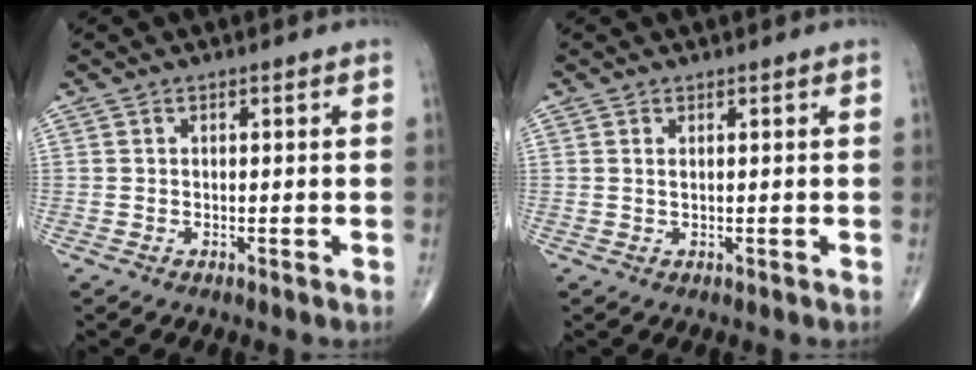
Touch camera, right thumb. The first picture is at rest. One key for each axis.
{"total": 0.7, "fx": 0.3, "fy": 0.2, "fz": 0.6, "tx": -0.012, "ty": 0.001, "tz": 0.006}